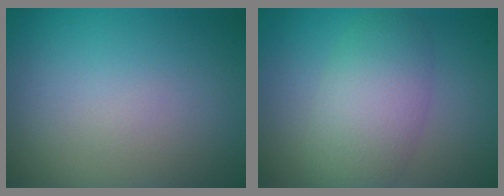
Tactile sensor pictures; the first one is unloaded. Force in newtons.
{"total": 5.2, "press": 5.2, "slide": 0.1}